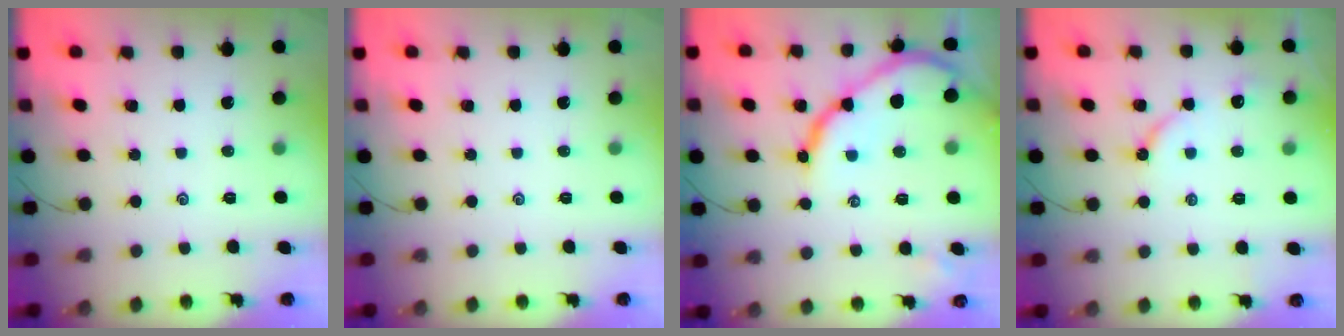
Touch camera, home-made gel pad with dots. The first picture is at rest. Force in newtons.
{"total": 0.0}
{"total": 12.5, "press": 12.4, "slide": 0.8}
{"total": 5.8, "press": 5.8, "slide": 0.6}